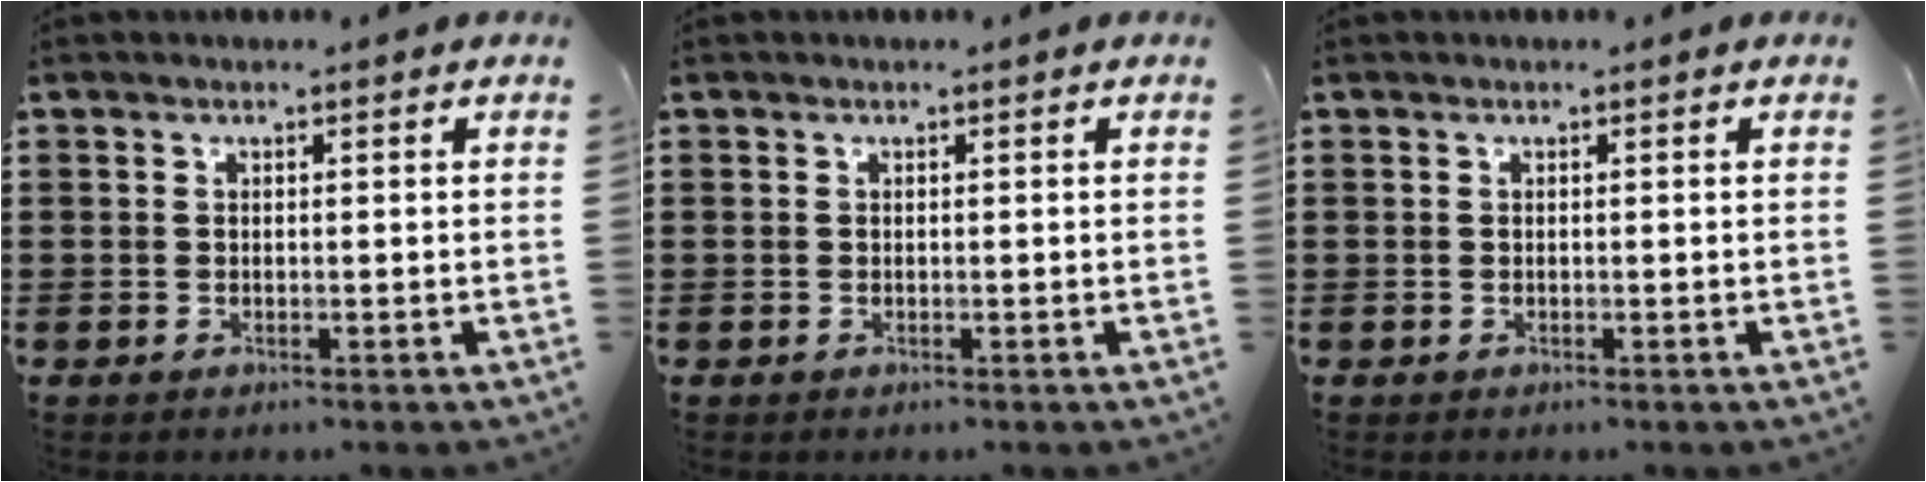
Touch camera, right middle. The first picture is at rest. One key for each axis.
{"total": 0.0}
{"total": 0.0}